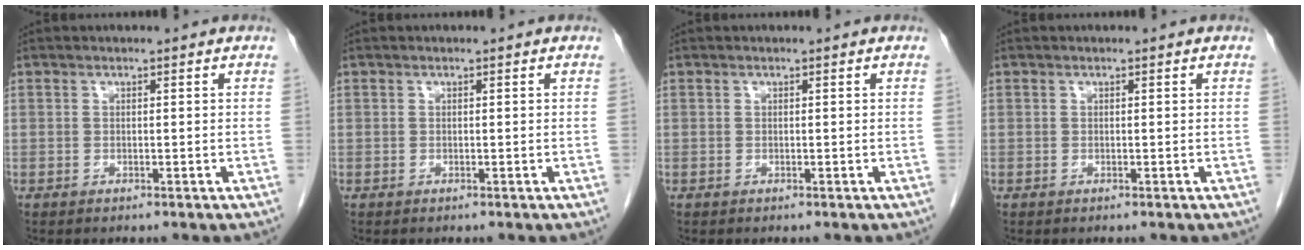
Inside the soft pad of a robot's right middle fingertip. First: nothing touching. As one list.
[{"total": 0.0}, {"total": 0.0}, {"total": 0.0}]